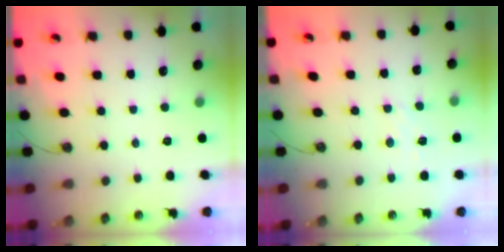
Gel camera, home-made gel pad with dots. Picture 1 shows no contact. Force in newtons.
{"total": 5.0, "press": 4.9, "slide": 0.7}